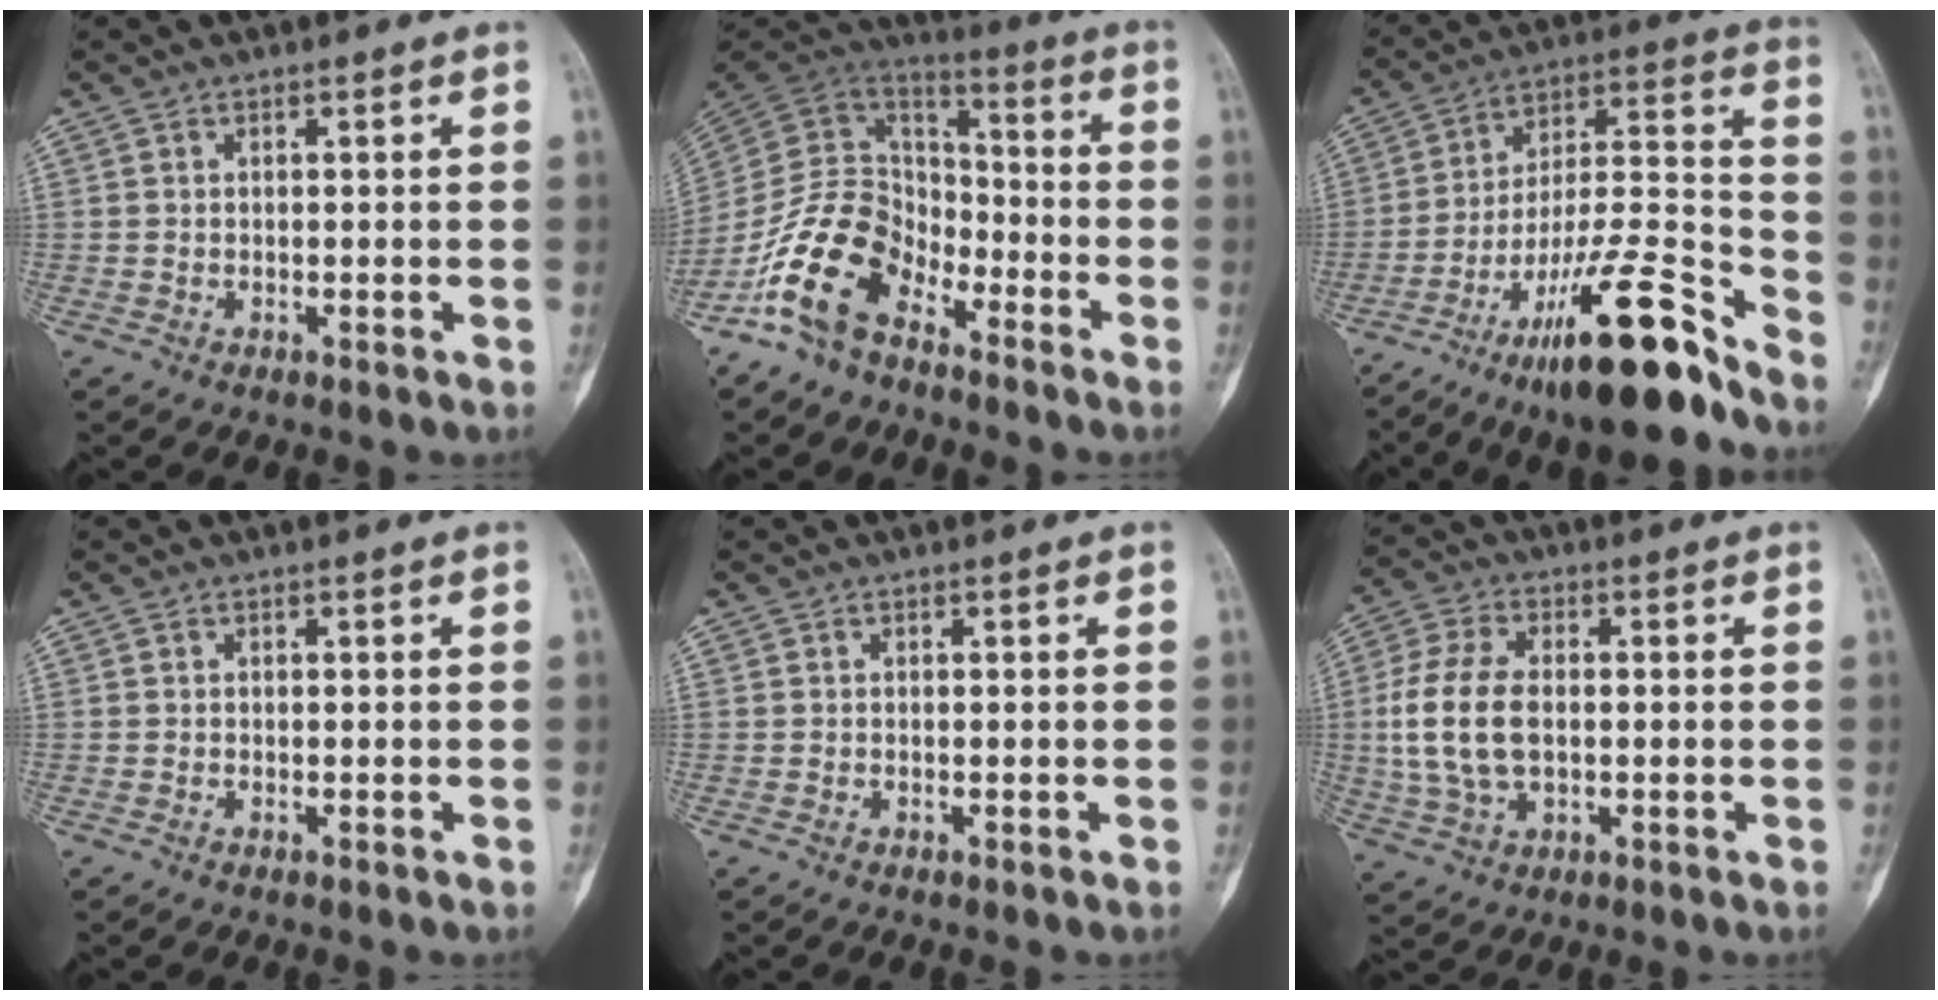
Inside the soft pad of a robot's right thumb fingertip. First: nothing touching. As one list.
[{"total": 15.2, "force": [-9.3, 9.1, 8.0], "torque": [-0.141, 0.079, -0.189]}, {"total": 21.2, "force": [-14.7, 3.9, 14.7], "torque": [-0.243, 0.091, -0.247]}, {"total": 0.0}, {"total": 0.0}, {"total": 12.4, "force": [-0.1, 7.4, 9.9], "torque": [-0.211, 0.009, -0.001]}]